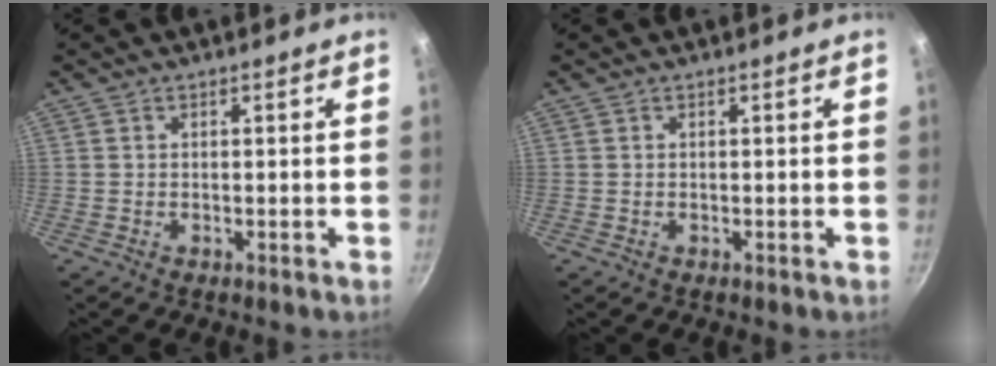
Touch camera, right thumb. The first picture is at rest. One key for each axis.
{"total": 0.0}